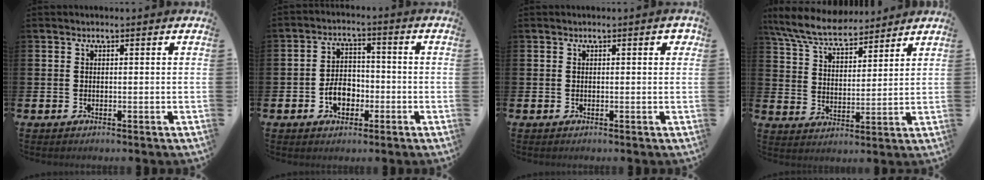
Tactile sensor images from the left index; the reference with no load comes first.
{"total": 4.5, "force": [-1.7, 3.3, 2.7], "torque": [-0.037, 0.001, -0.038]}
{"total": 1.3, "force": [0.3, 0.4, 1.2], "torque": [-0.009, 0.000, -0.001]}
{"total": 7.9, "force": [7.4, 1.6, 2.5], "torque": [-0.083, -0.034, 0.135]}